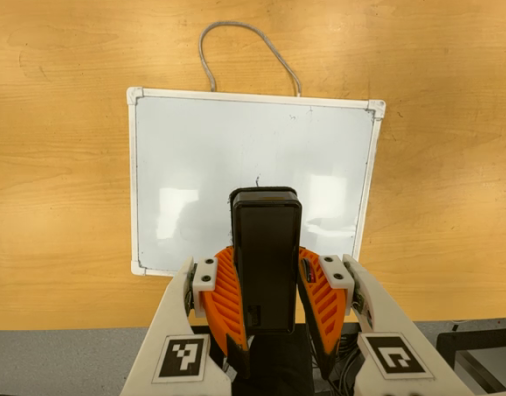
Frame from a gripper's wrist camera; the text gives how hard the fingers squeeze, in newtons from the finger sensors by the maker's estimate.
{"total": 9.5, "left": 7.9, "right": 11.1}